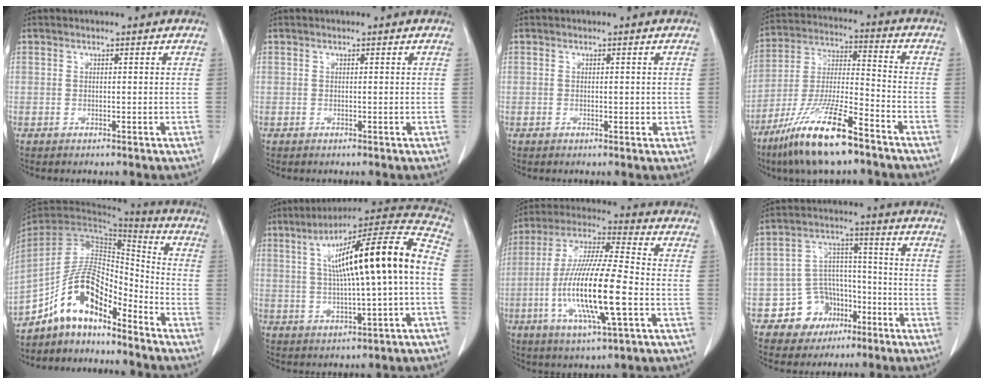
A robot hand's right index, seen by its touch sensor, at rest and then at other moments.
{"total": 0.0}
{"total": 1.4, "force": [0.0, 0.8, 1.1], "torque": [-0.011, 0.000, -0.001]}
{"total": 15.6, "force": [-10.4, 2.2, 11.5], "torque": [-0.239, -0.028, -0.193]}
{"total": 13.0, "force": [-9.8, 4.3, 7.5], "torque": [-0.141, 0.036, -0.181]}
{"total": 18.9, "force": [1.4, 1.6, 18.8], "torque": [-0.291, 0.040, 0.019]}
{"total": 17.4, "force": [-4.1, 1.9, 16.8], "torque": [-0.335, -0.015, -0.074]}
{"total": 8.8, "force": [-4.4, 7.3, 1.9], "torque": [-0.020, 0.027, -0.063]}